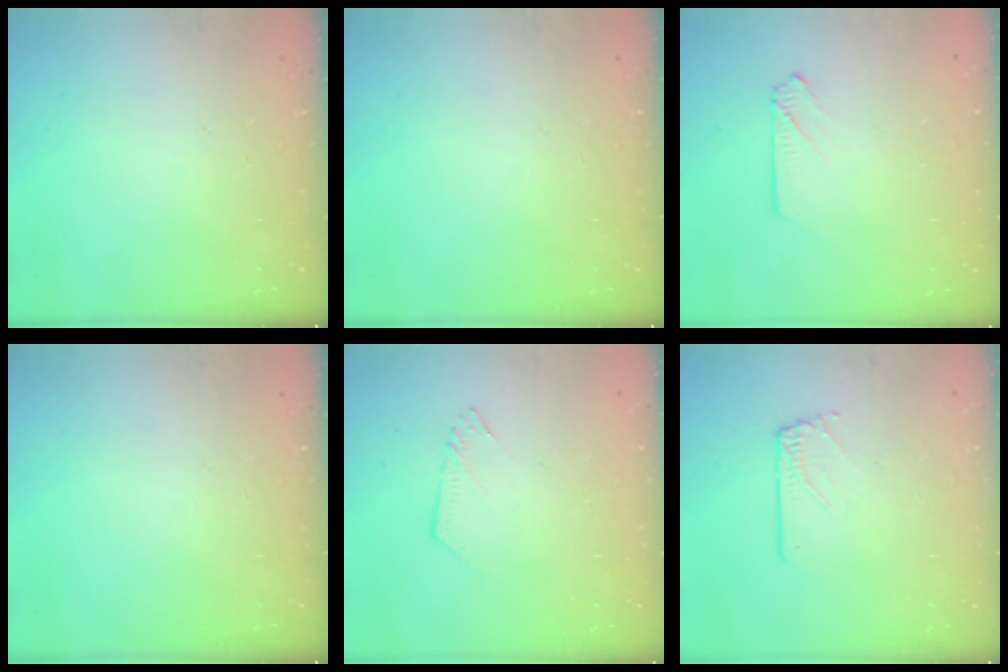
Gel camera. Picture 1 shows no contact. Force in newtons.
{"total": 0.0}
{"total": 2.7, "press": 2.7, "slide": 0.3}
{"total": 0.0}
{"total": 2.9, "press": 2.9, "slide": 0.2}
{"total": 1.0, "press": 1.0, "slide": 0.1}